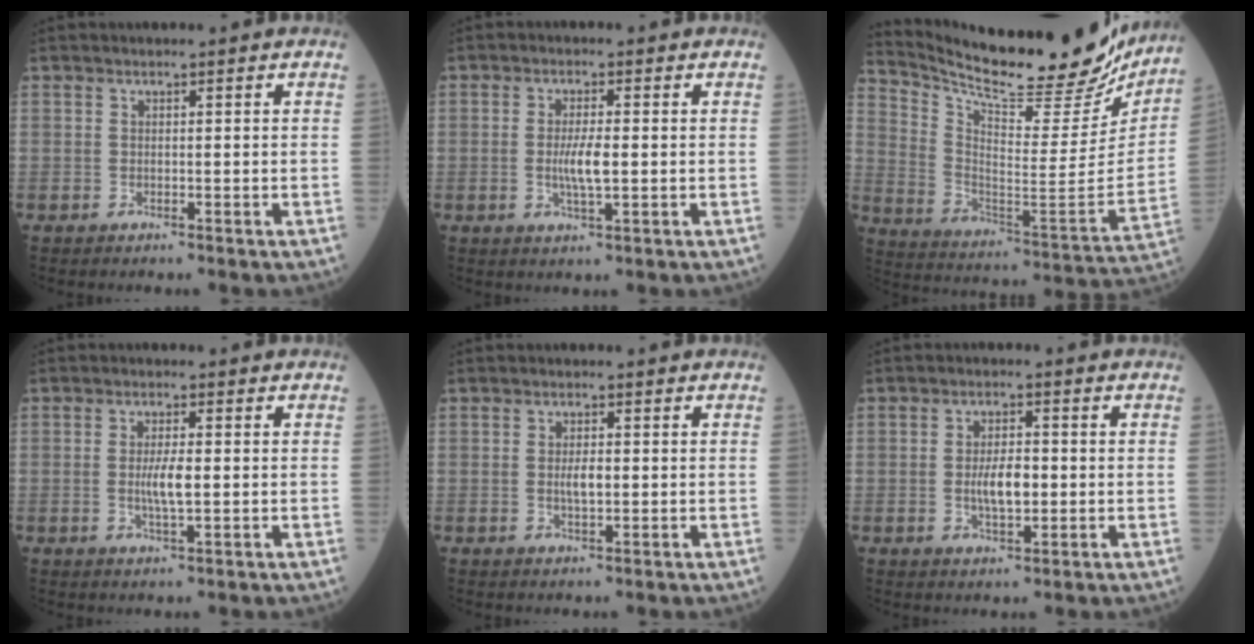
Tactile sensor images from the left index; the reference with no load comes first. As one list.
[{"total": 4.0, "force": [-0.4, 0.6, 3.9], "torque": [-0.073, -0.005, -0.006]}, {"total": 25.2, "force": [22.6, 4.7, 10.1], "torque": [-0.168, -0.066, 0.323]}, {"total": 3.6, "force": [-0.2, 0.5, 3.6], "torque": [-0.064, -0.004, -0.003]}, {"total": 2.2, "force": [0.0, 0.7, 2.1], "torque": [-0.035, -0.001, 0.001]}, {"total": 4.8, "force": [-0.5, 1.8, 4.4], "torque": [-0.079, 0.000, -0.008]}]